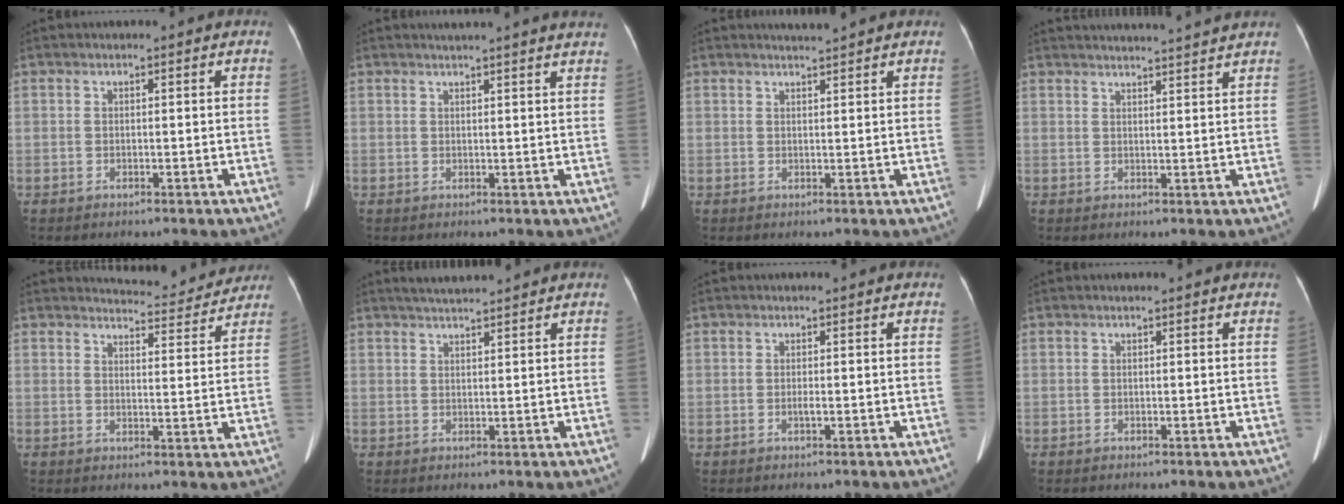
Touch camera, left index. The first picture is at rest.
{"total": 8.6, "force": [7.9, -0.6, 3.4], "torque": [-0.045, 0.010, 0.077]}
{"total": 2.1, "force": [2.1, -0.2, 0.6], "torque": [-0.010, 0.008, 0.034]}
{"total": 10.7, "force": [10.3, -1.1, 2.8], "torque": [-0.037, 0.004, 0.125]}
{"total": 8.2, "force": [8.1, 1.0, 0.4], "torque": [-0.004, -0.005, 0.096]}
{"total": 3.9, "force": [3.6, -0.1, 1.5], "torque": [-0.027, 0.021, 0.063]}
{"total": 0.6, "force": [-0.2, 0.0, 0.6], "torque": [-0.014, -0.001, -0.003]}
{"total": 0.8, "force": [0.8, 0.1, 0.2], "torque": [-0.006, 0.005, 0.005]}